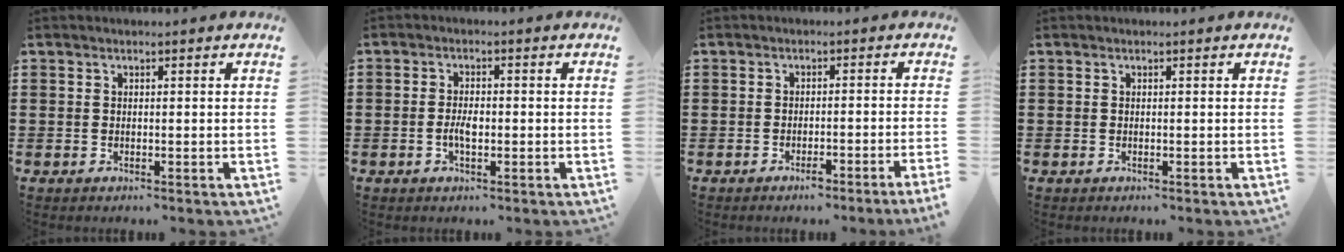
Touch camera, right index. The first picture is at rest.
{"total": 2.8, "force": [-0.6, 1.1, 2.5], "torque": [-0.054, -0.001, -0.013]}
{"total": 2.1, "force": [-1.6, -0.4, 1.3], "torque": [-0.022, -0.003, -0.031]}
{"total": 0.0}